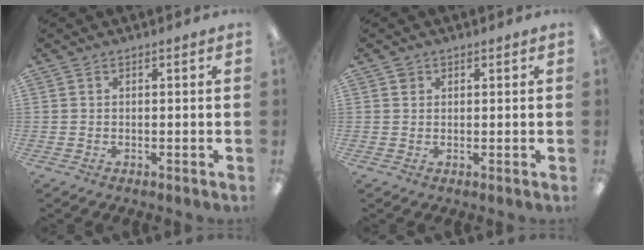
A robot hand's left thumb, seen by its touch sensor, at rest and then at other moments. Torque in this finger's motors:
{"motor_torque": [0.12, 0.10, 0.33, 0.16, -0.02]}